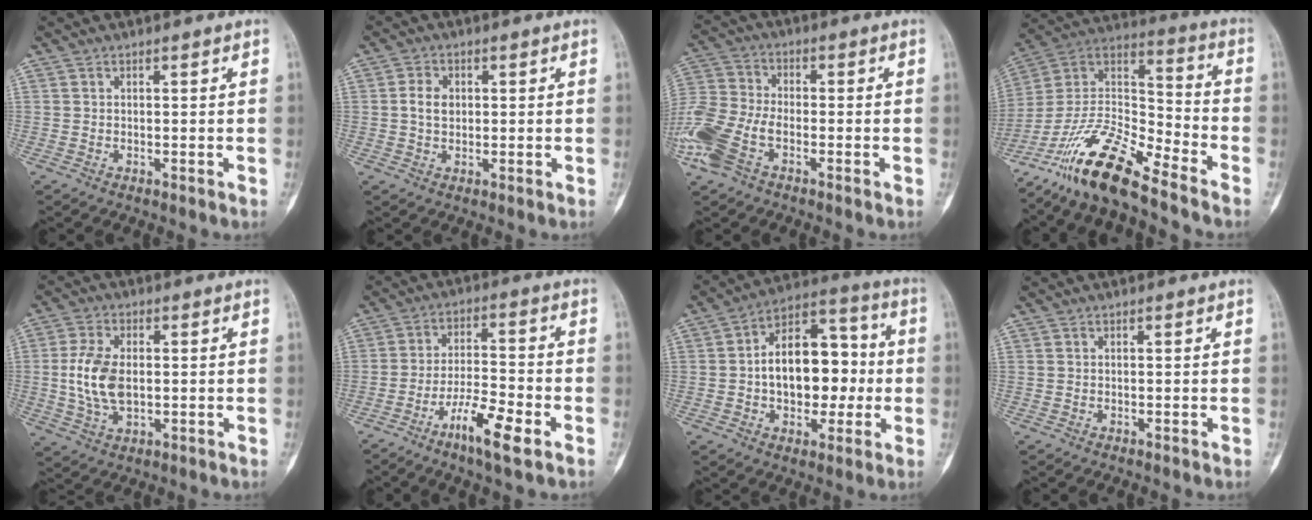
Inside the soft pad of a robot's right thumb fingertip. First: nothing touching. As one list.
[{"total": 3.7, "force": [0.4, 2.8, 2.4], "torque": [-0.038, 0.004, 0.005]}, {"total": 13.1, "force": [-5.4, 7.5, 9.3], "torque": [-0.223, 0.016, -0.112]}, {"total": 17.8, "force": [-13.4, 3.9, 11.0], "torque": [-0.197, 0.081, -0.254]}, {"total": 9.6, "force": [0.1, 5.6, 7.8], "torque": [-0.162, -0.001, 0.006]}, {"total": 9.6, "force": [-5.3, 1.9, 7.8], "torque": [-0.147, 0.027, -0.095]}, {"total": 17.2, "force": [-0.6, 10.9, 13.4], "torque": [-0.159, 0.037, -0.013]}, {"total": 0.0}]